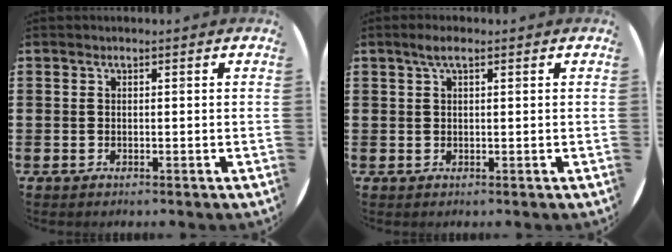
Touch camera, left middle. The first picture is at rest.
{"total": 1.9, "force": [1.0, 0.4, 1.6], "torque": [-0.032, 0.007, 0.016]}